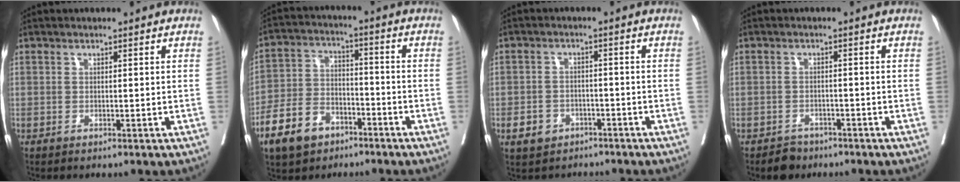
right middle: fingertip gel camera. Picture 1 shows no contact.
{"total": 9.7, "force": [-5.9, 6.1, 4.7], "torque": [-0.108, 0.009, -0.105]}
{"total": 4.4, "force": [-2.6, 3.4, 1.2], "torque": [-0.029, 0.006, -0.035]}
{"total": 2.7, "force": [-2.1, 1.6, 0.3], "torque": [-0.011, 0.004, -0.031]}